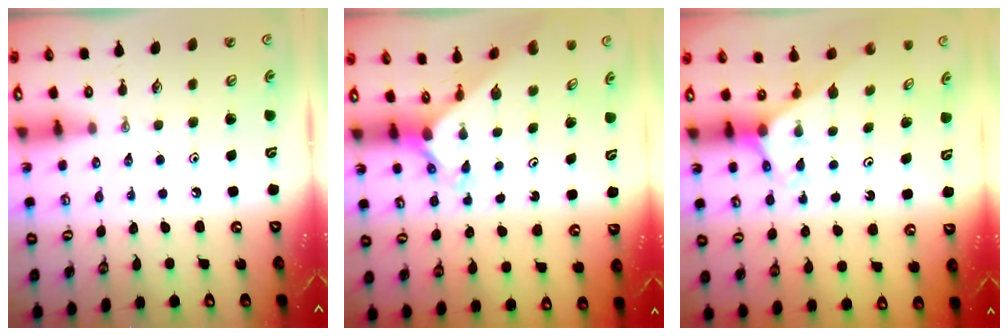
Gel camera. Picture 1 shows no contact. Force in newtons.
{"total": 2.4, "press": 2.4, "slide": 0.1}
{"total": 2.6, "press": 2.6, "slide": 0.2}